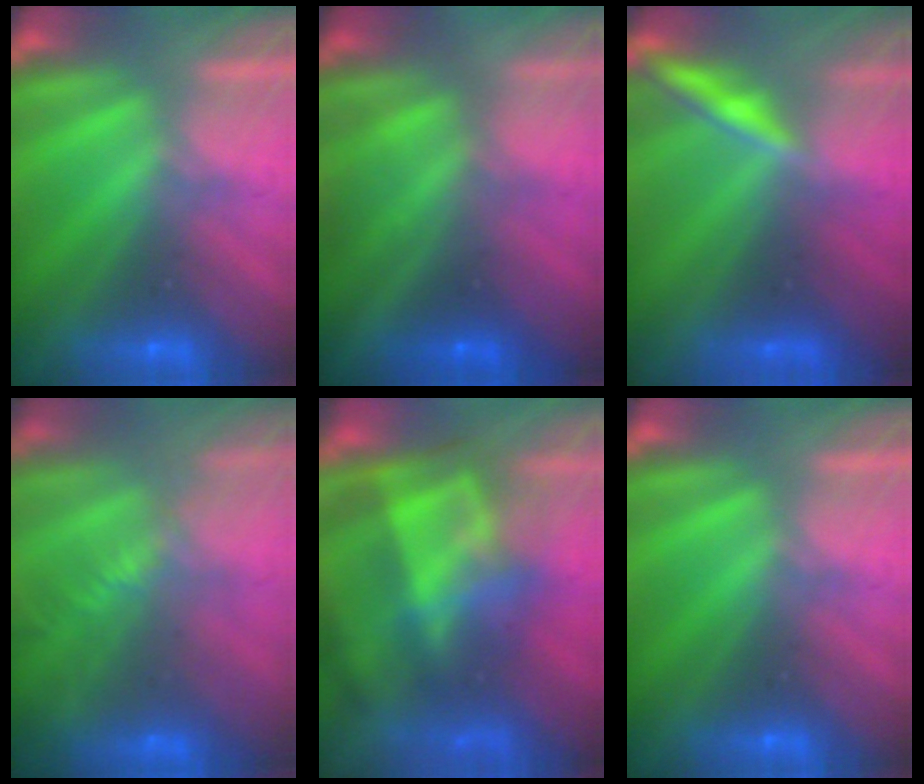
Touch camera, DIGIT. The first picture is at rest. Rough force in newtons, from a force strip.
{"total": 1.4}
{"total": 2.0}
{"total": 7.4}
{"total": 8.3}
{"total": 0.0}